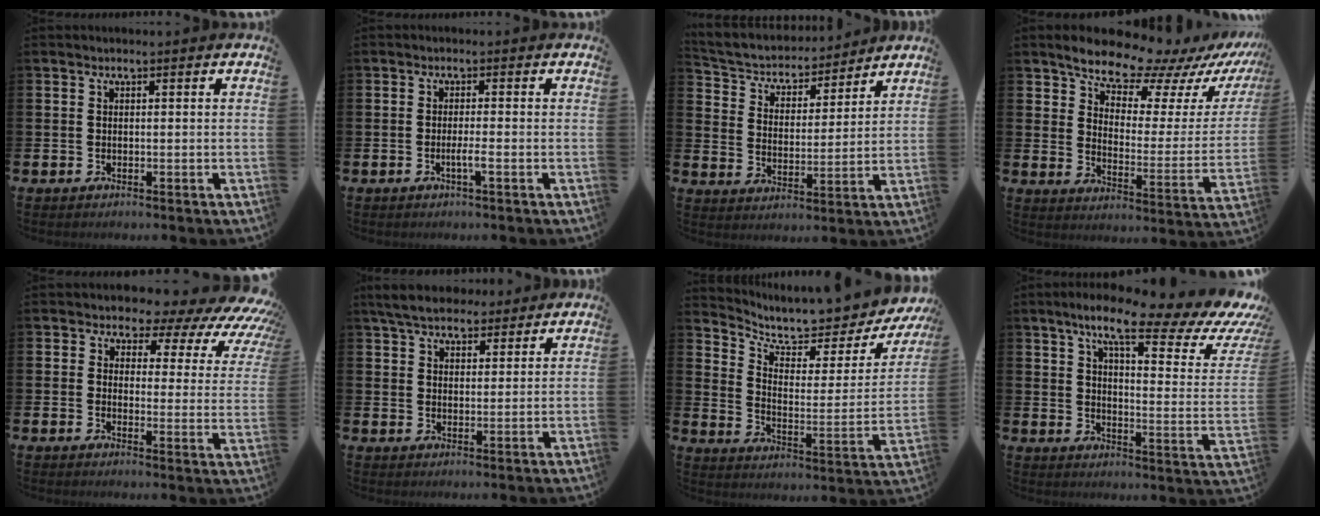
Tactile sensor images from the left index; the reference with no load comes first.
{"total": 1.6, "force": [-0.6, -0.1, 1.5], "torque": [-0.031, -0.002, -0.011]}
{"total": 4.2, "force": [4.0, 1.0, 0.2], "torque": [-0.020, -0.011, 0.076]}
{"total": 11.5, "force": [10.4, 3.5, 3.6], "torque": [-0.090, -0.080, 0.174]}
{"total": 4.7, "force": [3.5, 2.6, 1.6], "torque": [-0.025, -0.043, 0.046]}
{"total": 6.1, "force": [5.7, 1.9, 1.2], "torque": [-0.040, -0.014, 0.105]}
{"total": 7.6, "force": [7.1, 1.9, 2.1], "torque": [-0.066, -0.060, 0.115]}
{"total": 10.4, "force": [7.1, 2.2, 7.3], "torque": [-0.130, -0.049, 0.103]}